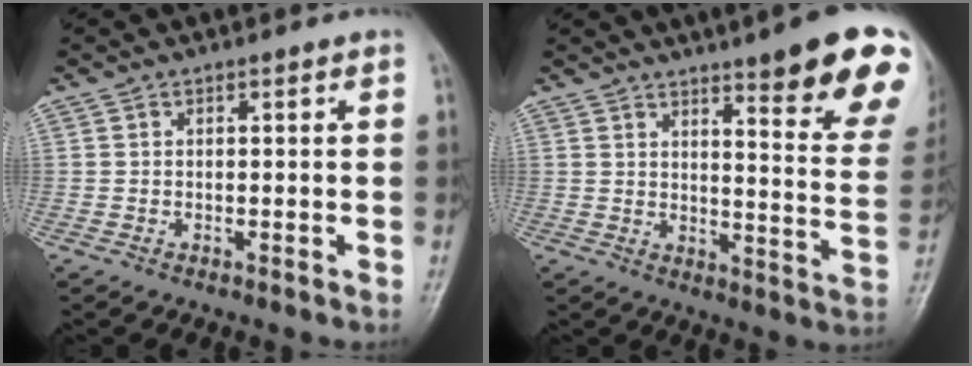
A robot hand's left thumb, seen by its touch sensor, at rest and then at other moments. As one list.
[{"total": 18.2, "force": [11.6, 2.8, 13.8], "torque": [-0.144, -0.064, 0.144]}]